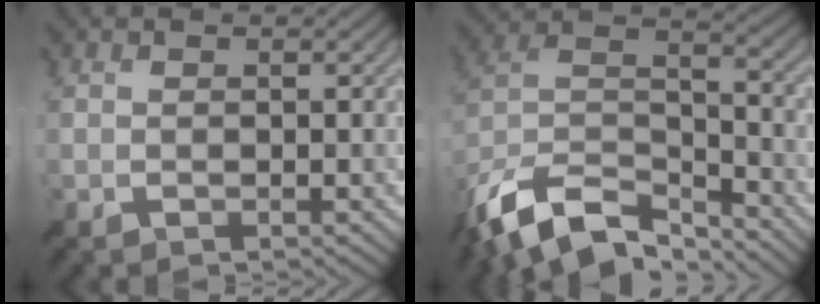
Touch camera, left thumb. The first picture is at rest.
{"total": 14.5, "force": [-10.9, 5.8, 7.5], "torque": [-0.187, -0.009, -0.199]}